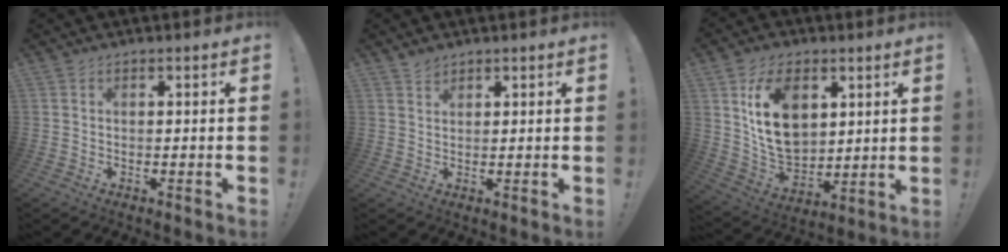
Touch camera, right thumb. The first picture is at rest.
{"total": 2.0, "force": [1.8, 0.7, 0.5], "torque": [0.005, -0.015, 0.032]}
{"total": 16.4, "force": [6.2, 11.2, 10.3], "torque": [-0.179, -0.029, 0.117]}